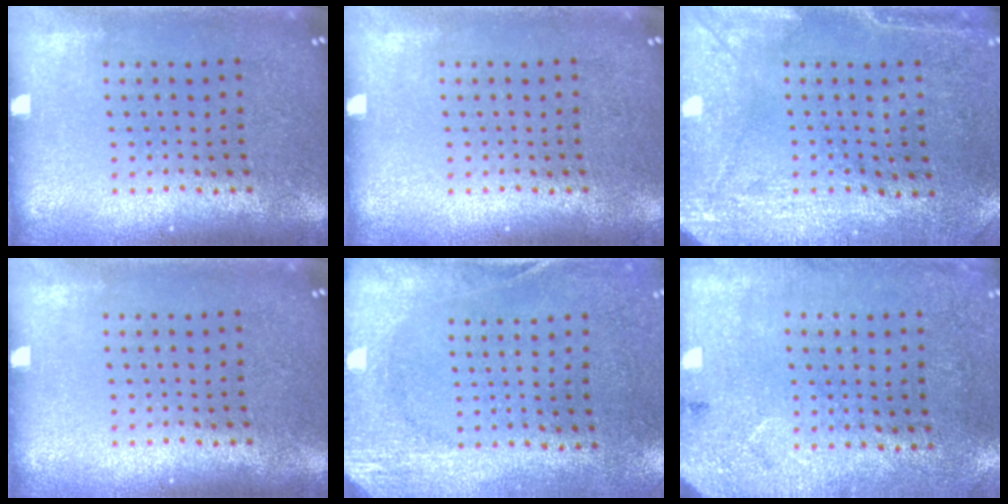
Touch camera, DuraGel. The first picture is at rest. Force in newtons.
{"total": 0.0}
{"total": 3.0, "press": 2.3, "slide": 1.8}
{"total": 0.0}
{"total": 2.7, "press": 2.1, "slide": 1.7}
{"total": 2.7, "press": 2.2, "slide": 1.6}